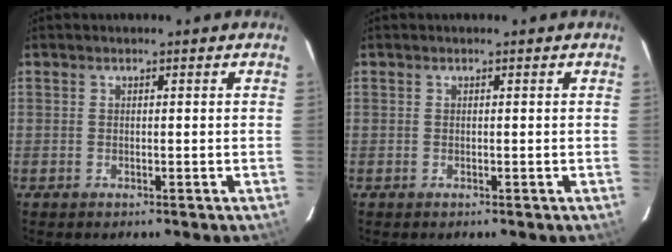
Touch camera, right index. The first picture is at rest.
{"total": 0.0}